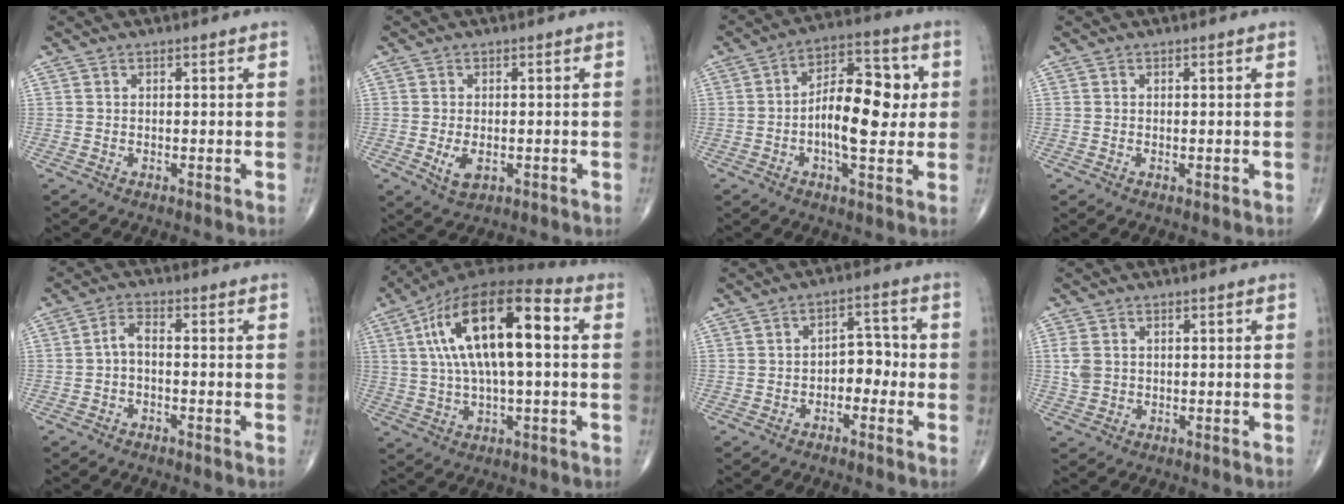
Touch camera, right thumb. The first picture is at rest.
{"total": 3.7, "force": [-0.9, 2.1, 2.9], "torque": [-0.053, -0.007, -0.010]}
{"total": 13.9, "force": [0.0, 6.5, 12.2], "torque": [-0.170, 0.021, -0.006]}
{"total": 0.7, "force": [-0.1, 0.3, 0.6], "torque": [-0.010, -0.003, -0.002]}
{"total": 2.7, "force": [-0.9, 1.2, 2.3], "torque": [-0.043, 0.017, -0.021]}
{"total": 21.0, "force": [3.9, 8.1, 18.9], "torque": [-0.341, 0.027, 0.057]}
{"total": 5.2, "force": [-1.4, 3.4, 3.7], "torque": [-0.029, 0.026, -0.031]}
{"total": 3.2, "force": [0.4, 2.4, 2.0], "torque": [-0.049, 0.000, 0.010]}